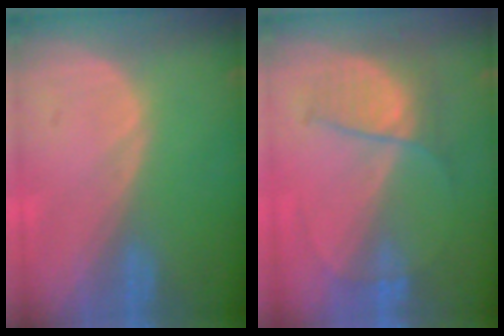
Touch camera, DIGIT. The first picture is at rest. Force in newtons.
{"total": 5.8, "press": 5.7, "slide": 1.4}